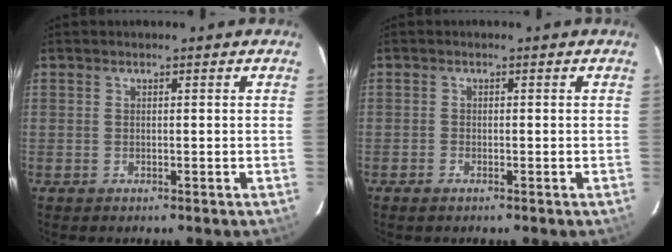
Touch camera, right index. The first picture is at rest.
{"total": 0.7, "force": [-0.6, 0.3, 0.2], "torque": [-0.006, 0.001, -0.014]}